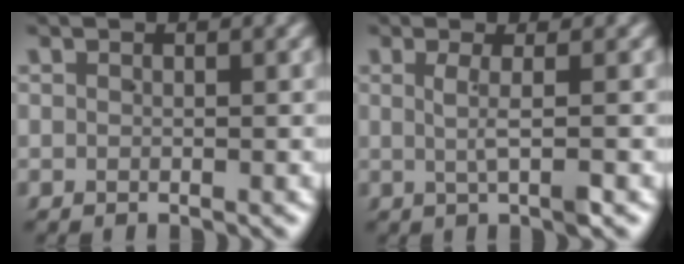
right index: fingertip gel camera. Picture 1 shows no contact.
{"total": 2.2, "force": [0.2, -0.4, 2.2], "torque": [-0.035, 0.002, 0.006]}